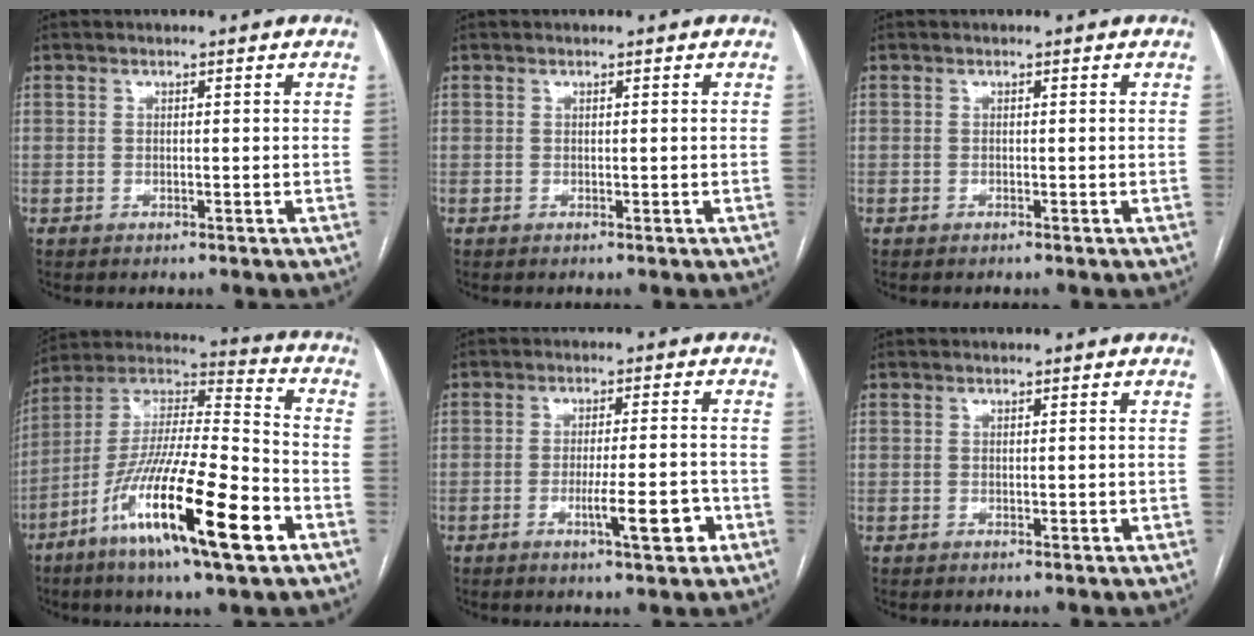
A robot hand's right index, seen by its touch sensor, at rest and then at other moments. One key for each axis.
{"total": 0.0}
{"total": 0.0}
{"total": 22.5, "fx": -10.3, "fy": 2.3, "fz": 19.8, "tx": -0.367, "ty": -0.038, "tz": -0.184}
{"total": 6.7, "fx": -2.9, "fy": 0.7, "fz": 6.0, "tx": -0.095, "ty": -0.003, "tz": -0.042}
{"total": 0.0}